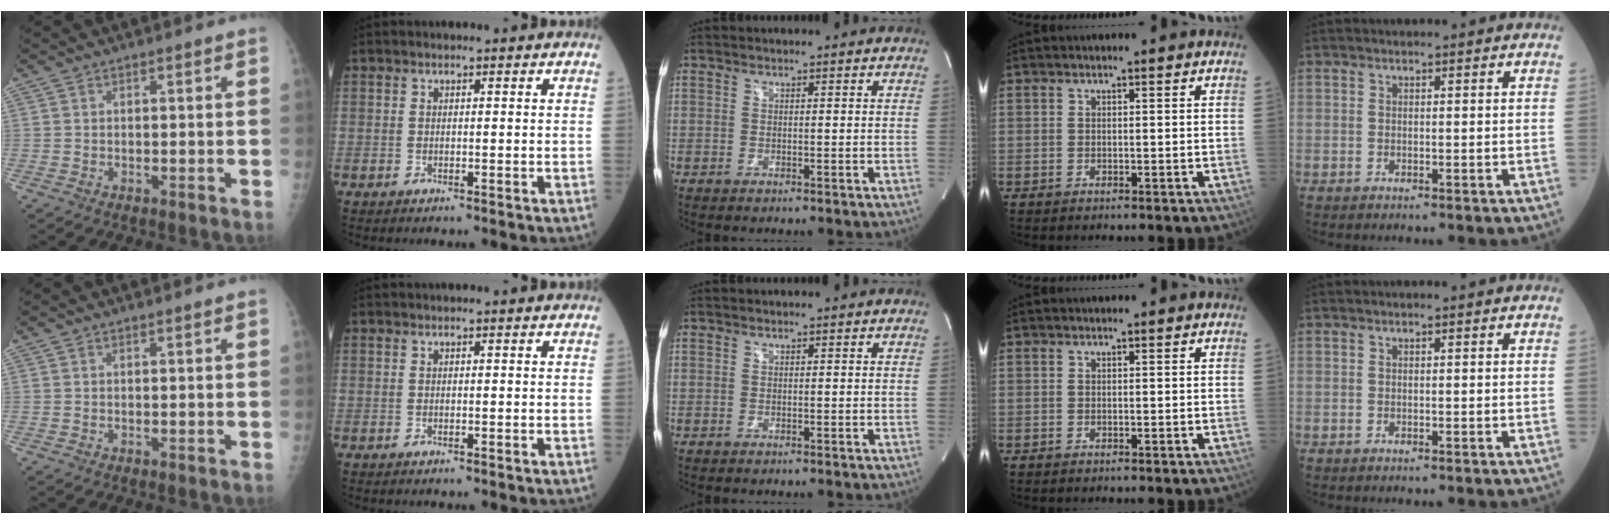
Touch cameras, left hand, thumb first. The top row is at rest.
{}